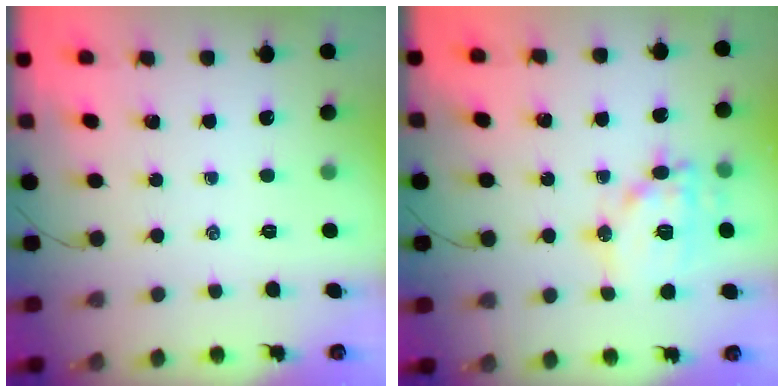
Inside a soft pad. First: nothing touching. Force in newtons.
{"total": 14.6, "press": 14.5, "slide": 1.9}